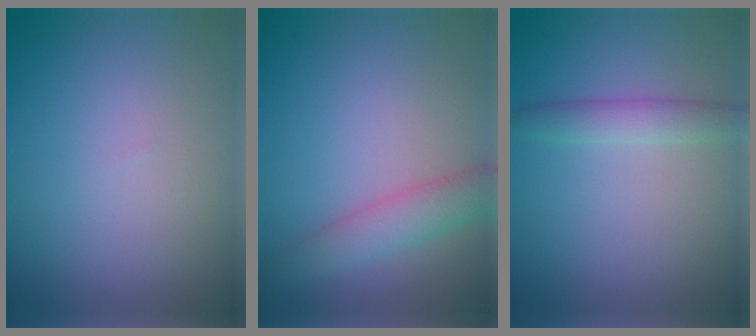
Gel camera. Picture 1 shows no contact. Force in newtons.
{"total": 3.3, "press": 3.3, "slide": 0.1}
{"total": 2.1, "press": 2.1, "slide": 0.1}